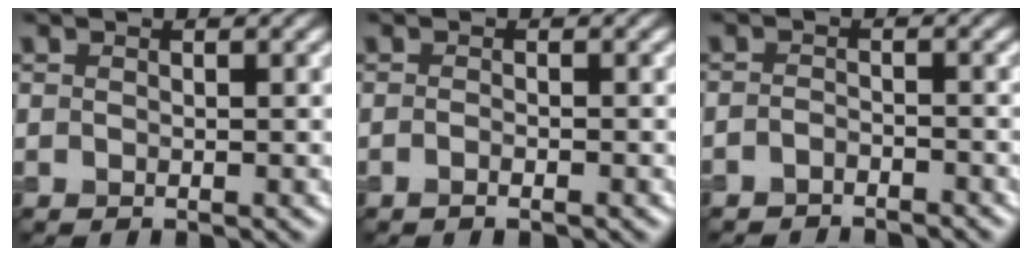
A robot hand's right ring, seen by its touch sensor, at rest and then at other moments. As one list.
[{"total": 1.1, "force": [-0.5, 0.4, 0.9], "torque": [-0.012, -0.002, -0.011]}, {"total": 1.9, "force": [-1.9, 0.4, 0.4], "torque": [-0.003, -0.003, -0.035]}]